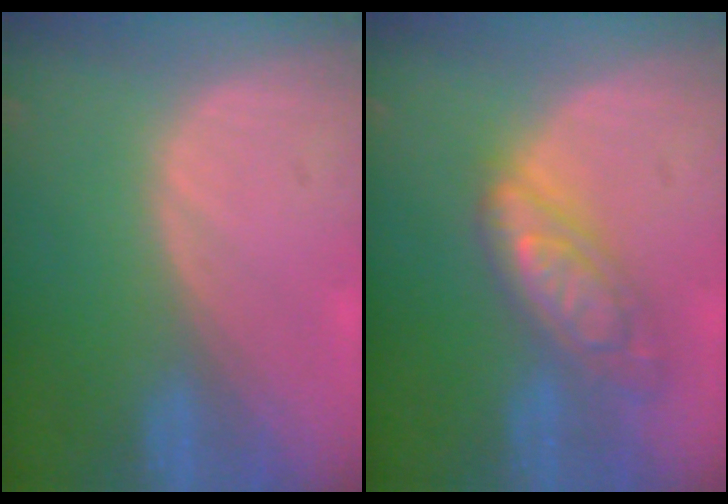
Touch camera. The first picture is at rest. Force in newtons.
{"total": 7.4, "press": 7.4, "slide": 0.5}